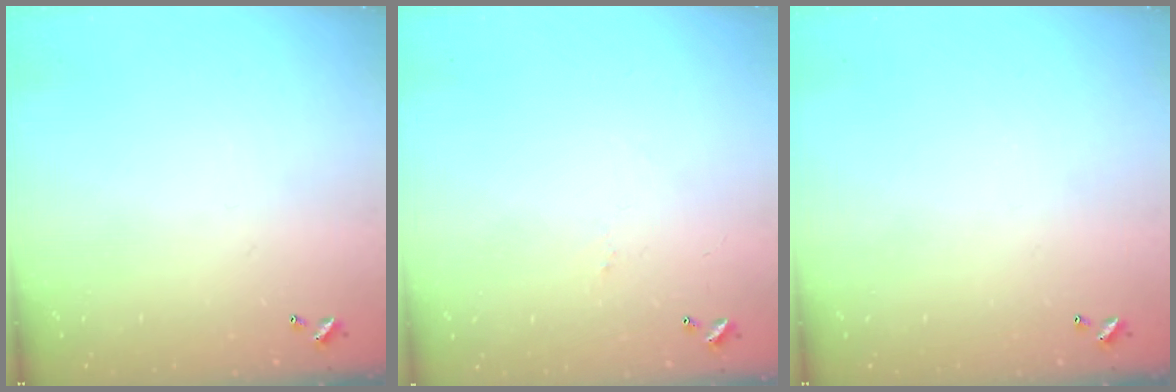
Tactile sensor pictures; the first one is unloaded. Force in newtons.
{"total": 1.6, "press": 1.5, "slide": 0.5}
{"total": 0.0}